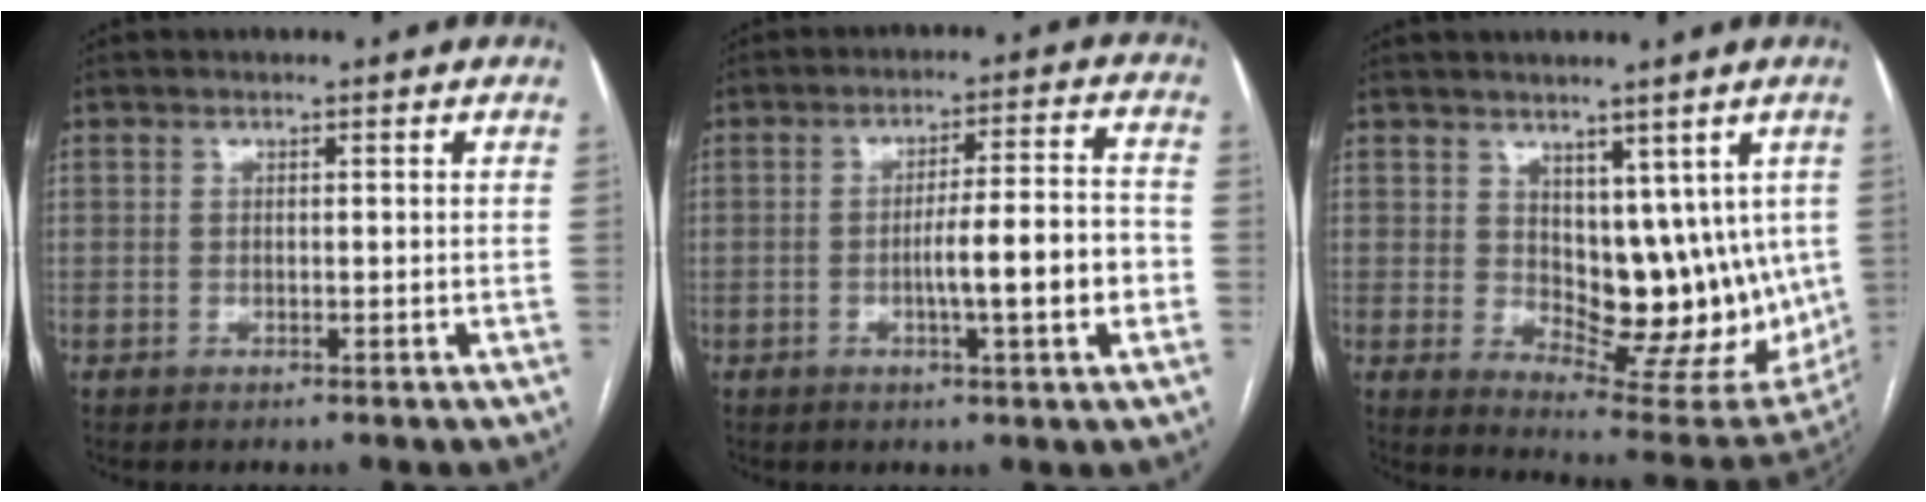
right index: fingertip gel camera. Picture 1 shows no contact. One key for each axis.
{"total": 9.4, "fx": -2.4, "fy": 0.5, "fz": 9.1, "tx": -0.137, "ty": 0.011, "tz": -0.035}
{"total": 13.3, "fx": 2.4, "fy": 7.4, "fz": 10.8, "tx": -0.129, "ty": -0.004, "tz": 0.060}